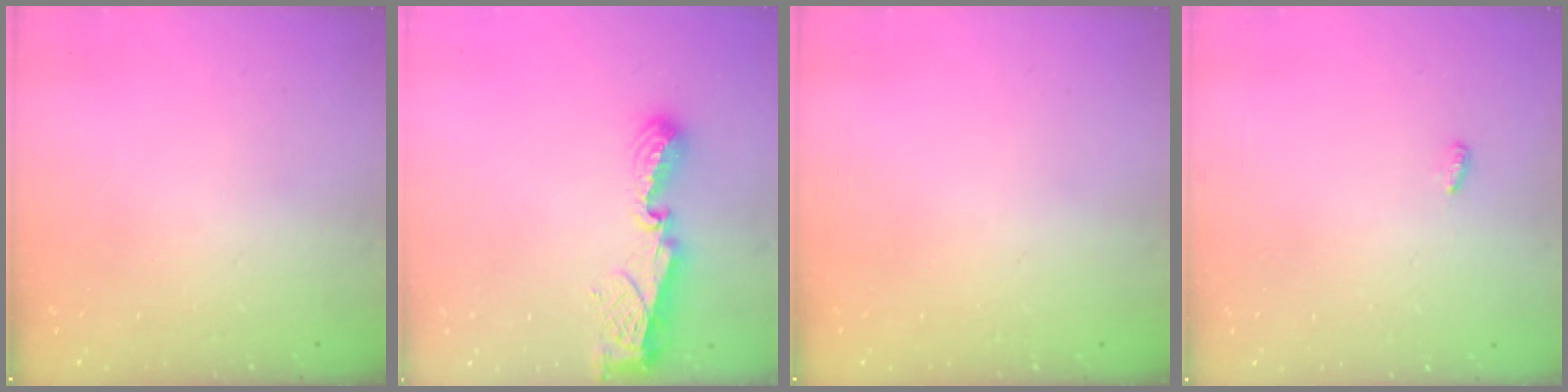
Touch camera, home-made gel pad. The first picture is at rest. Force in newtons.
{"total": 8.1, "press": 8.1, "slide": 0.9}
{"total": 0.0}
{"total": 3.6, "press": 3.6, "slide": 0.4}